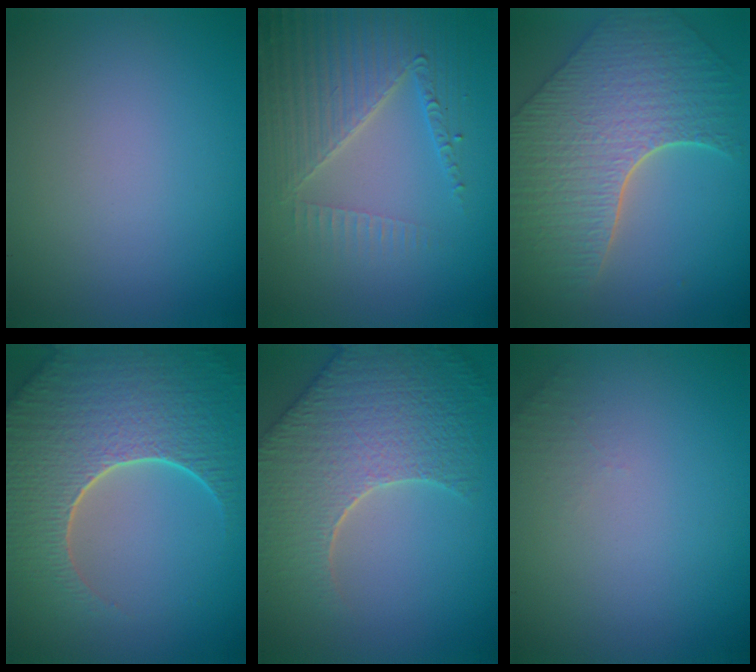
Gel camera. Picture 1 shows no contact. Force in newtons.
{"total": 4.7, "press": 4.2, "slide": 2.1}
{"total": 8.6, "press": 6.2, "slide": 5.9}
{"total": 9.3, "press": 6.6, "slide": 6.5}
{"total": 9.0, "press": 6.4, "slide": 6.3}
{"total": 1.0, "press": 0.9, "slide": 0.3}